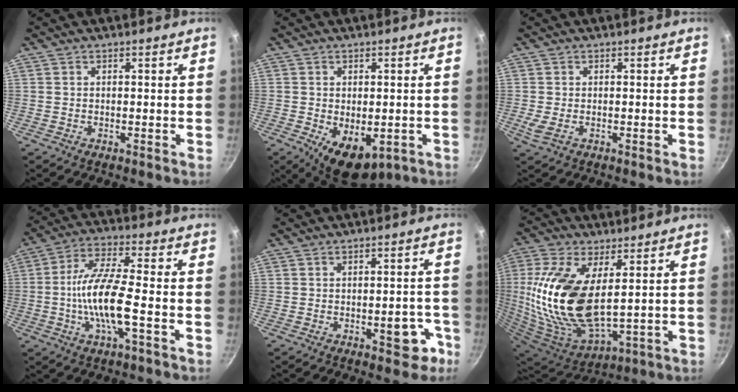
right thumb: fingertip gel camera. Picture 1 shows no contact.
{"total": 9.0, "force": [-2.6, 5.4, 6.7], "torque": [-0.080, -0.006, -0.022]}
{"total": 2.1, "force": [-0.4, 1.1, 1.8], "torque": [-0.038, -0.005, -0.008]}
{"total": 12.3, "force": [-2.8, 3.1, 11.6], "torque": [-0.227, 0.027, -0.064]}
{"total": 6.3, "force": [-2.9, 3.2, 4.6], "torque": [-0.025, 0.027, -0.033]}
{"total": 20.8, "force": [3.6, 10.2, 17.8], "torque": [-0.376, -0.023, 0.079]}